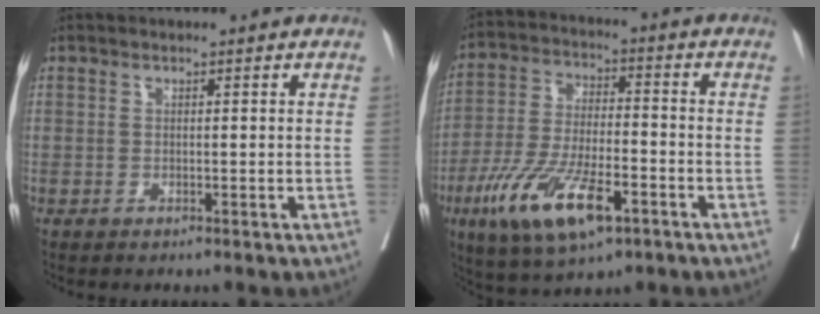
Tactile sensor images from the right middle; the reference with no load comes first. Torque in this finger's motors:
{"motor_torque": [1.55, -0.59, 0.96, 0.18]}